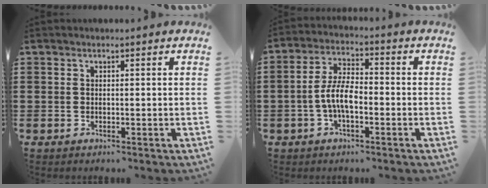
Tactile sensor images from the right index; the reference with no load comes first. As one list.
[{"total": 6.6, "force": [-1.7, 2.7, 5.7], "torque": [-0.127, 0.001, -0.037]}]